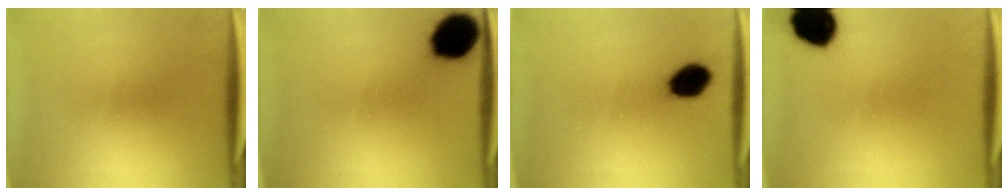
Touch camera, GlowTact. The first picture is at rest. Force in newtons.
{"total": 12.7}
{"total": 6.7}
{"total": 12.4}